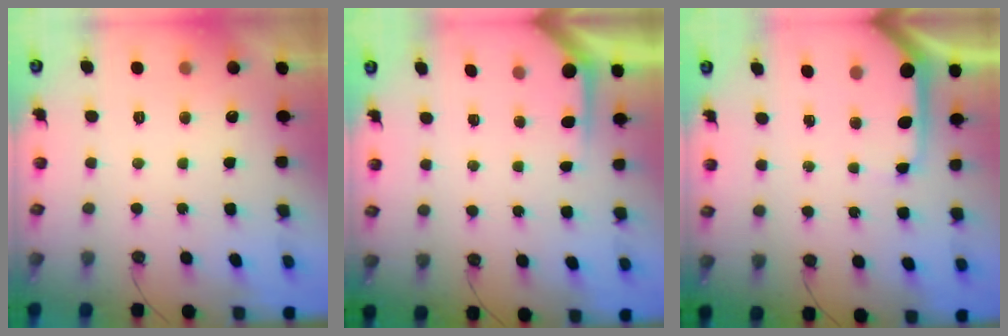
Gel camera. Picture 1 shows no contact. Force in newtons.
{"total": 2.2, "press": 2.2, "slide": 0.3}
{"total": 7.5, "press": 7.5, "slide": 0.8}